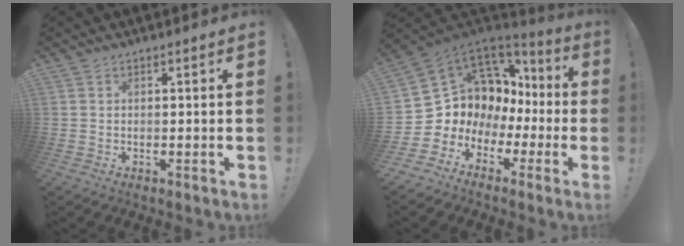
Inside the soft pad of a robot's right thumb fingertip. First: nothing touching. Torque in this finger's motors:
{"motor_torque": [0.47, 0.23, -0.12, -0.08, 0.13]}